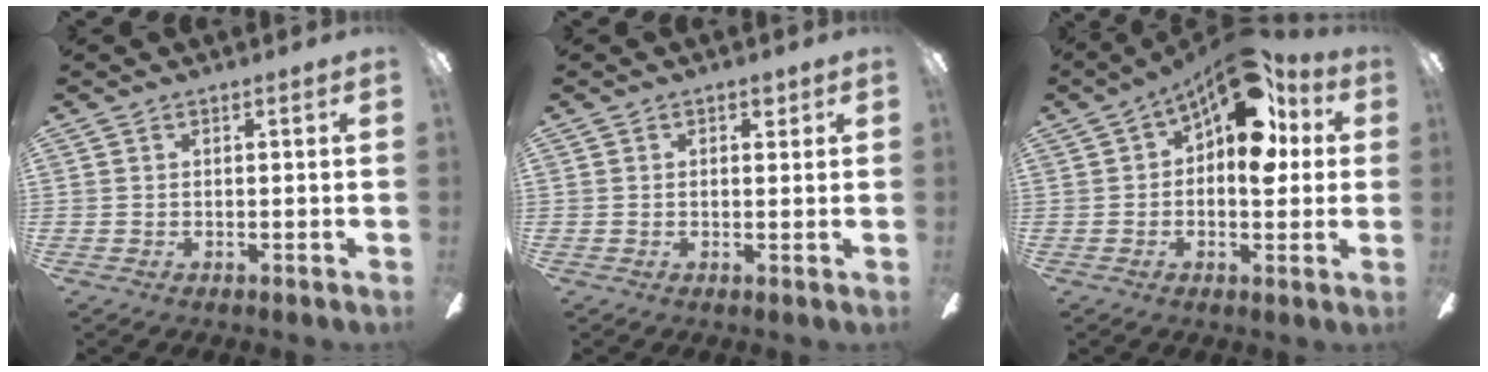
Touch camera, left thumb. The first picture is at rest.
{"total": 1.7, "force": [0.9, 1.2, 0.8], "torque": [-0.001, -0.001, 0.012]}
{"total": 16.2, "force": [6.2, 8.8, 12.1], "torque": [-0.158, -0.027, 0.107]}